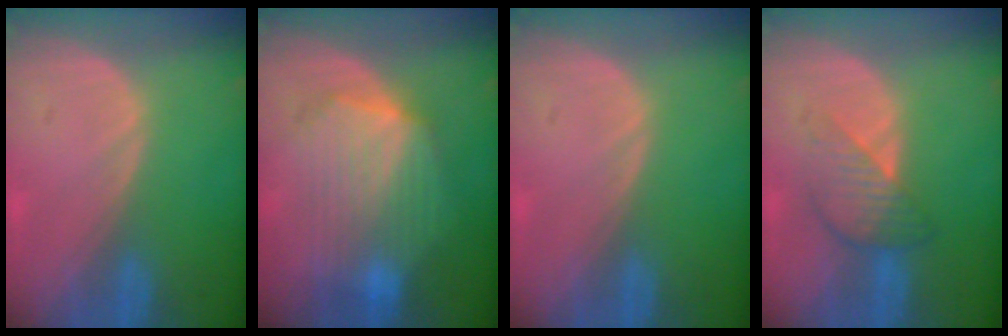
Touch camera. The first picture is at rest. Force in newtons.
{"total": 8.9, "press": 8.9, "slide": 0.4}
{"total": 0.0}
{"total": 4.8, "press": 4.8, "slide": 0.3}